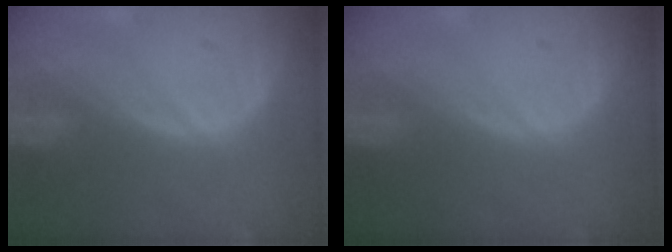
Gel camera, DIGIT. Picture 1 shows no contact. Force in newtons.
{"total": 0.0}